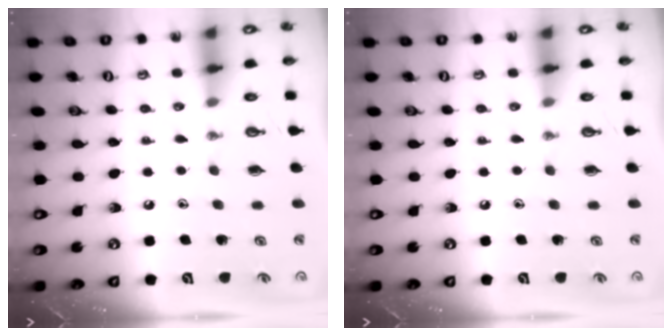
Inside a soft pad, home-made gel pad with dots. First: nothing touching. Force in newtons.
{"total": 0.0}